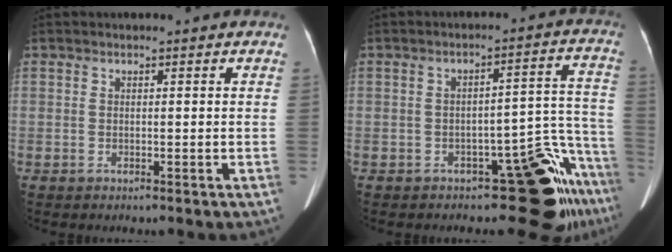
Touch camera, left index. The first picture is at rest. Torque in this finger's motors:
{"motor_torque": [0.16, 0.31, 0.12, 0.01]}